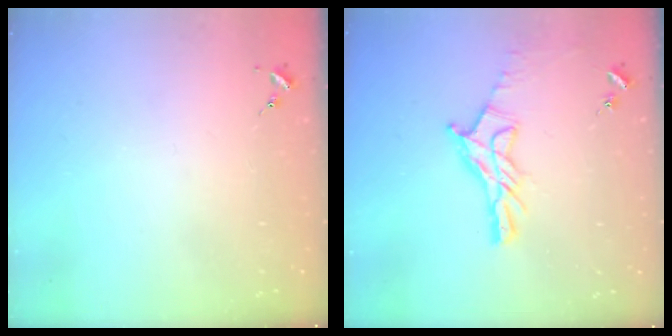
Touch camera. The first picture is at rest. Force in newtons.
{"total": 13.7, "press": 13.7, "slide": 1.0}